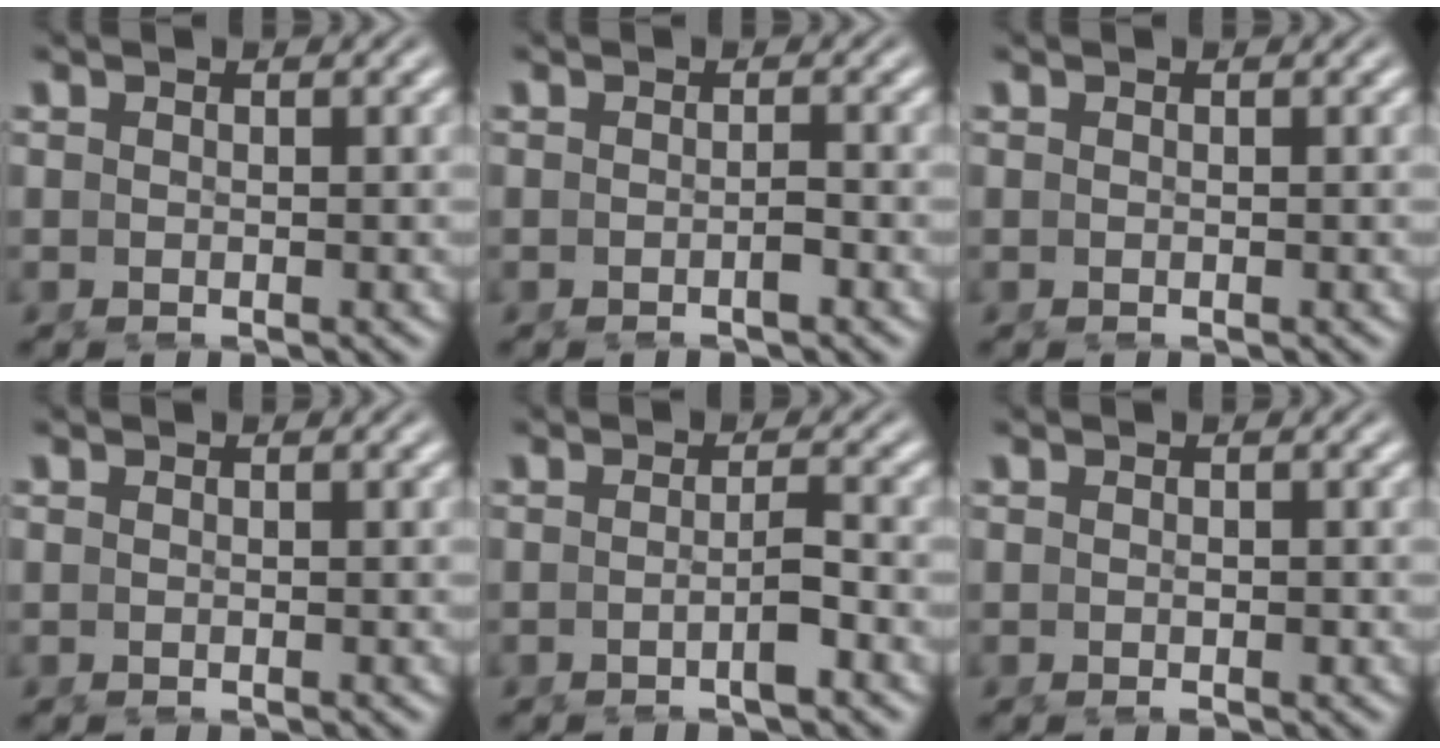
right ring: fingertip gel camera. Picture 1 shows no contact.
{"total": 0.8, "force": [-0.7, -0.1, 0.4], "torque": [-0.005, 0.002, -0.012]}
{"total": 0.0}
{"total": 0.0}
{"total": 2.0, "force": [-1.1, -0.4, 1.6], "torque": [-0.019, 0.002, -0.021]}
{"total": 0.6, "force": [-0.3, 0.3, 0.5], "torque": [-0.010, -0.006, -0.001]}